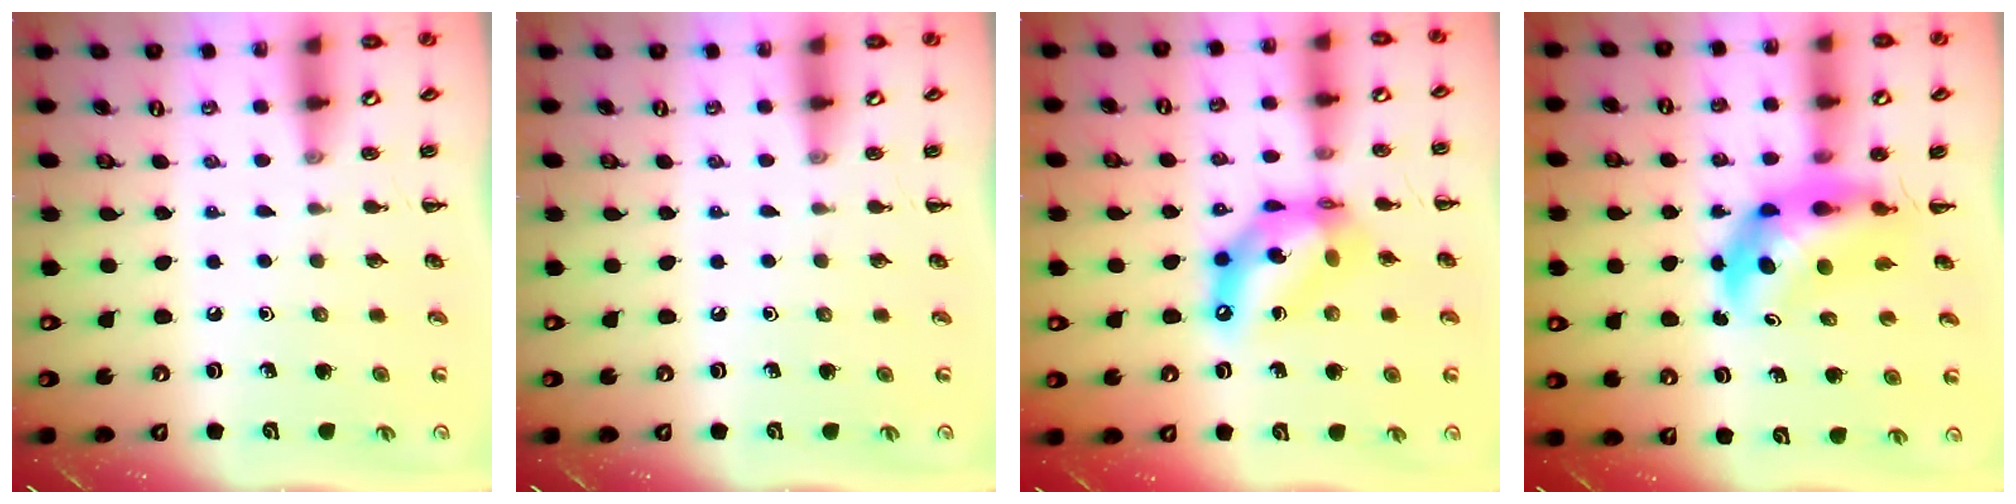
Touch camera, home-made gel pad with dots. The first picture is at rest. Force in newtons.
{"total": 0.0}
{"total": 13.6, "press": 13.1, "slide": 3.6}
{"total": 7.0, "press": 6.8, "slide": 1.8}